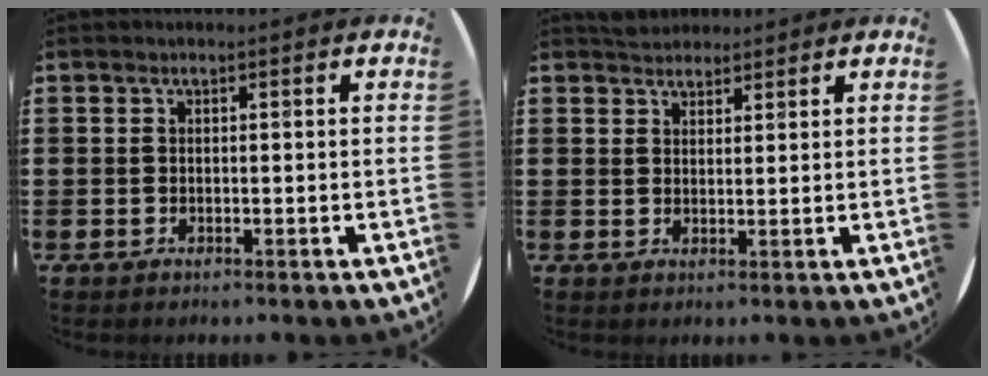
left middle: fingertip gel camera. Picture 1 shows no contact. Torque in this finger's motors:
{"motor_torque": [1.03, -1.01, 0.04, 0.06]}